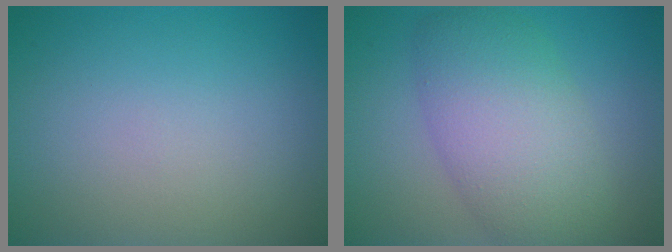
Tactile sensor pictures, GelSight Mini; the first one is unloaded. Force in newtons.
{"total": 7.3, "press": 7.3, "slide": 0.4}